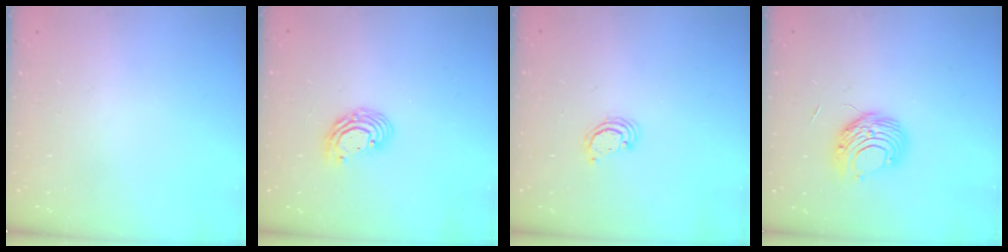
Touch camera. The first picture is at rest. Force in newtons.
{"total": 7.6, "press": 7.6, "slide": 0.9}
{"total": 2.5, "press": 2.5, "slide": 0.2}
{"total": 9.7, "press": 9.7, "slide": 0.9}